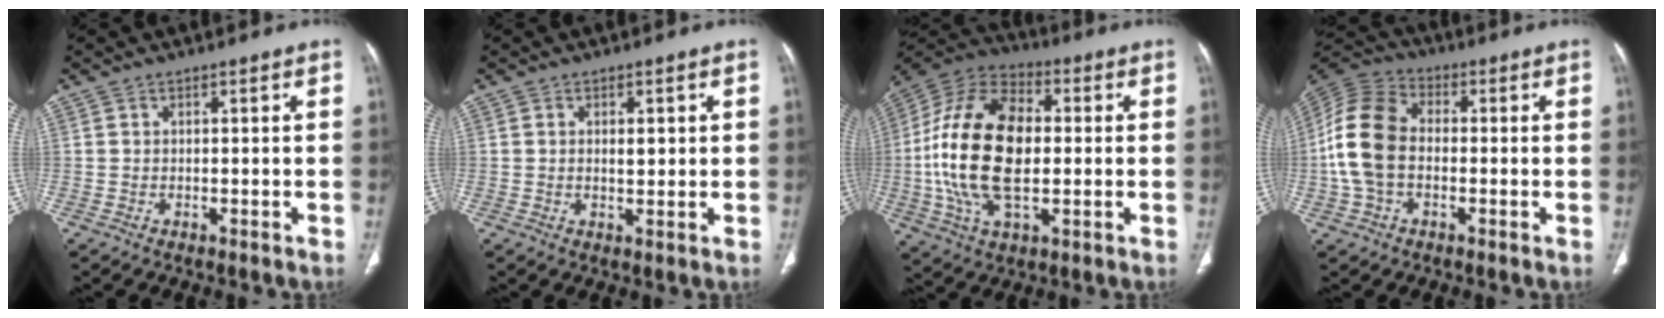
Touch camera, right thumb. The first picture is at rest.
{"total": 2.6, "force": [0.6, 1.3, 2.2], "torque": [-0.028, -0.004, 0.010]}
{"total": 21.9, "force": [-0.2, 12.4, 18.1], "torque": [-0.363, 0.012, -0.008]}
{"total": 12.9, "force": [-1.0, 8.9, 9.3], "torque": [-0.188, 0.033, -0.028]}